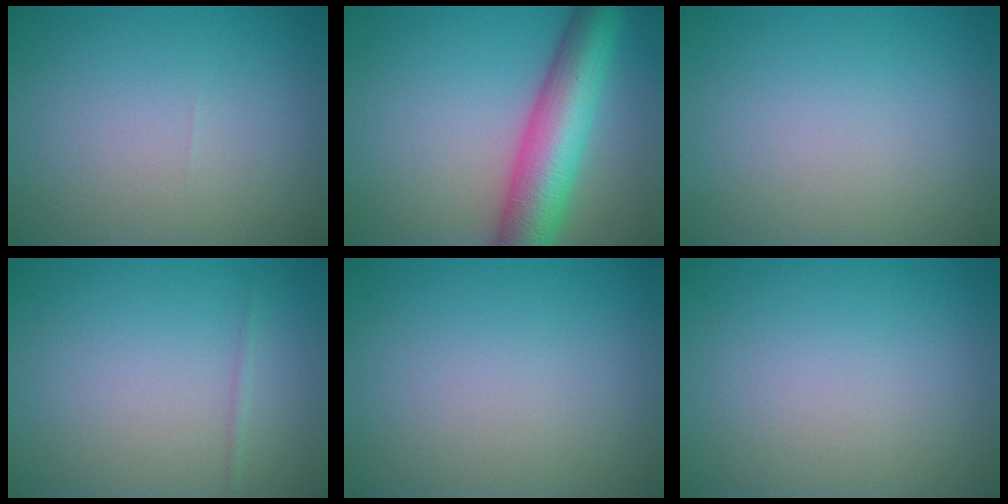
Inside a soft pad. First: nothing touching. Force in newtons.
{"total": 9.1, "press": 9.1, "slide": 0.3}
{"total": 0.0}
{"total": 0.5, "press": 0.5, "slide": 0.0}
{"total": 0.0}
{"total": 0.0}